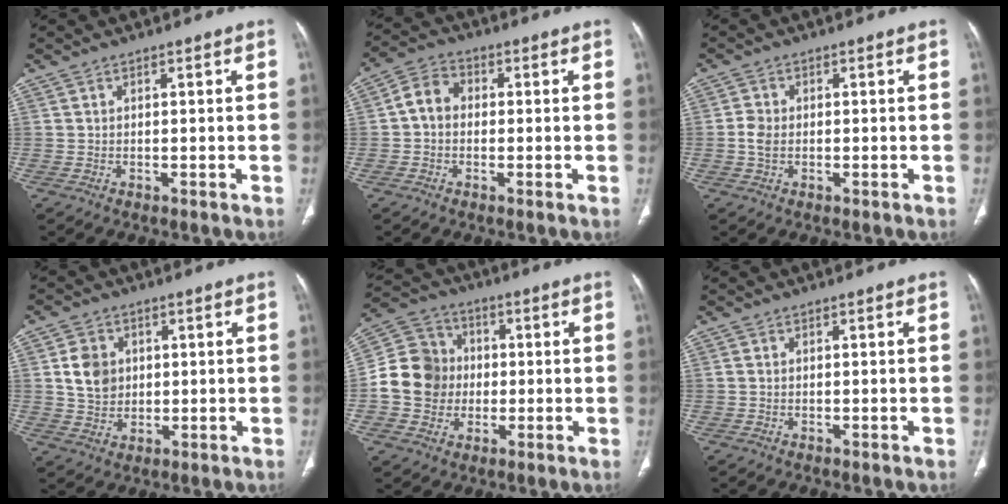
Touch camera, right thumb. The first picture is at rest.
{"total": 5.5, "force": [-0.1, 4.4, 3.2], "torque": [-0.045, 0.018, -0.015]}
{"total": 2.7, "force": [-0.4, 1.9, 1.9], "torque": [-0.043, 0.007, -0.012]}
{"total": 6.8, "force": [1.3, 5.7, 3.5], "torque": [-0.042, -0.008, 0.028]}
{"total": 13.0, "force": [-0.7, 11.8, 5.4], "torque": [-0.083, 0.026, -0.018]}
{"total": 0.5, "force": [0.0, 0.4, 0.3], "torque": [-0.008, 0.003, 0.001]}